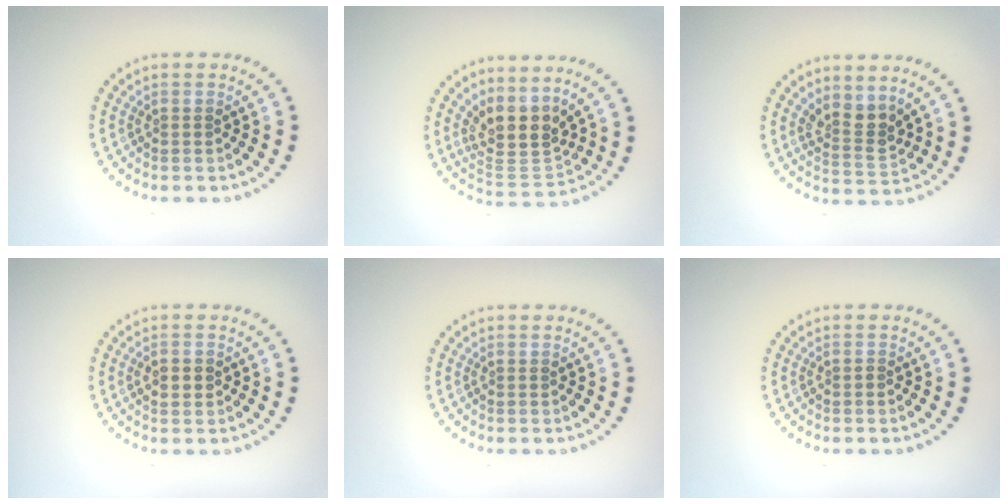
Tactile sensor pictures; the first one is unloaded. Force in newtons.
{"total": 4.3, "press": 3.5, "slide": 2.6}
{"total": 2.7, "press": 2.2, "slide": 1.7}
{"total": 2.2, "press": 2.2, "slide": 0.1}
{"total": 0.0}
{"total": 0.7, "press": 0.6, "slide": 0.3}